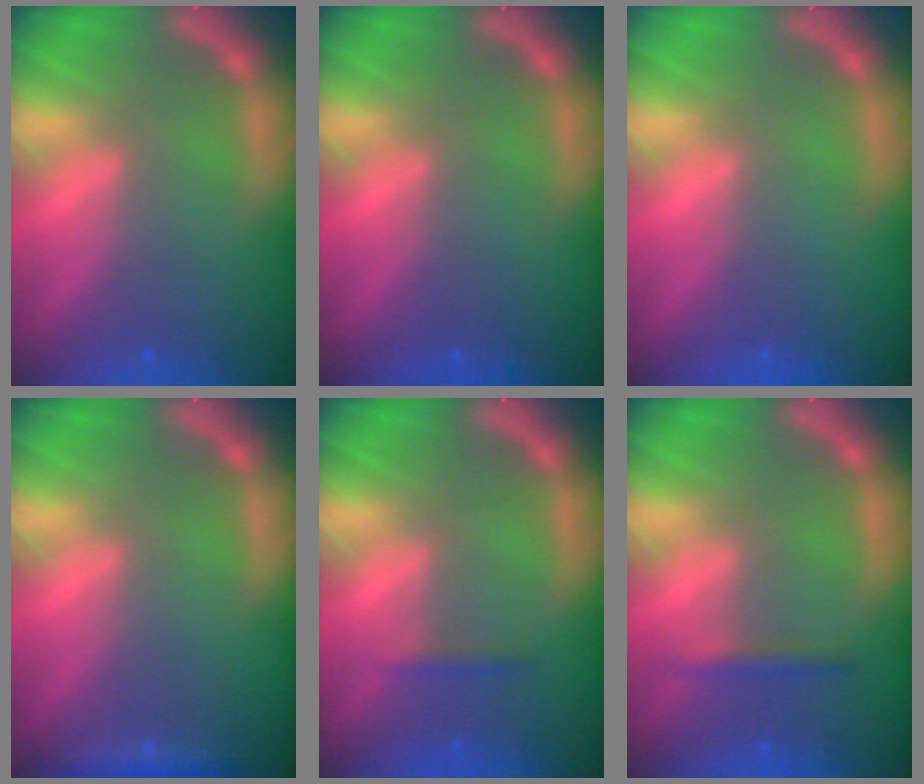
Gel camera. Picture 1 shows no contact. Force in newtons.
{"total": 0.0}
{"total": 0.0}
{"total": 1.4}
{"total": 0.9}
{"total": 1.4}